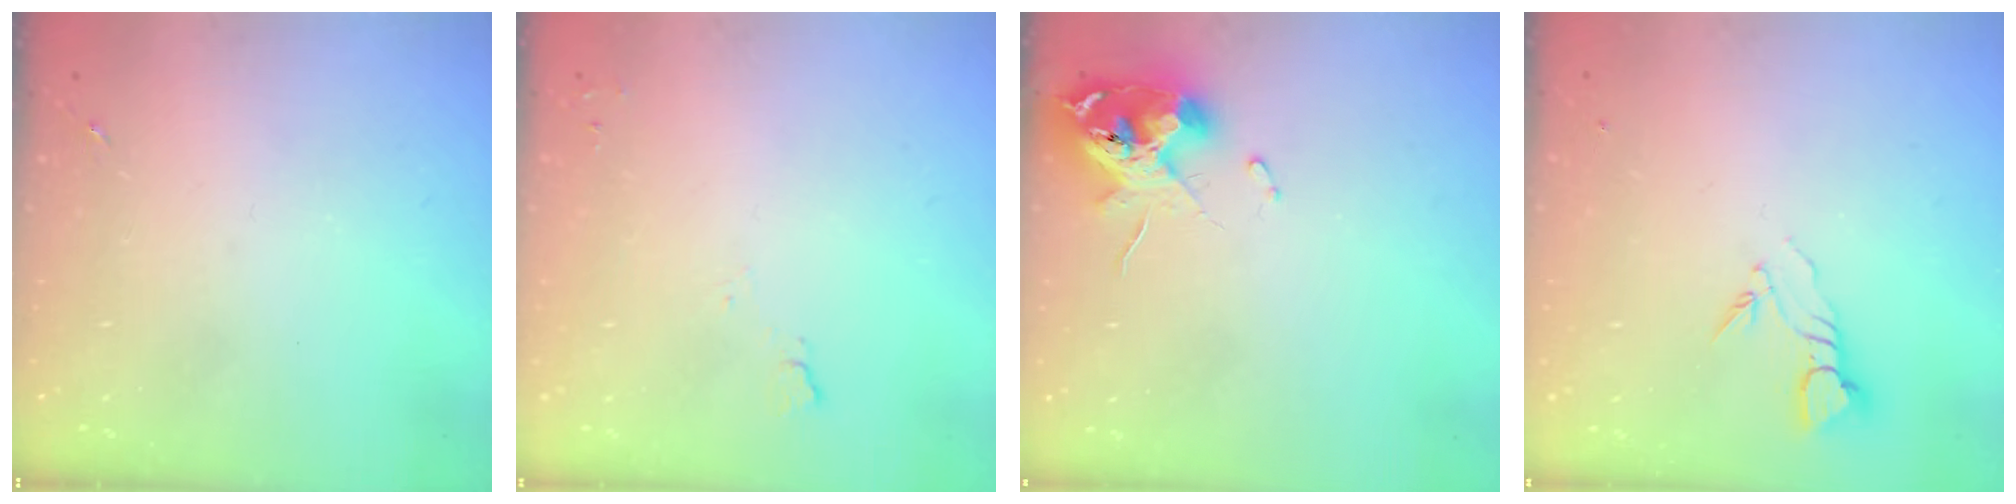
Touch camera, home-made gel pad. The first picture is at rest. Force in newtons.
{"total": 5.1, "press": 5.1, "slide": 0.6}
{"total": 11.2, "press": 11.2, "slide": 1.3}
{"total": 3.8, "press": 3.8, "slide": 0.2}